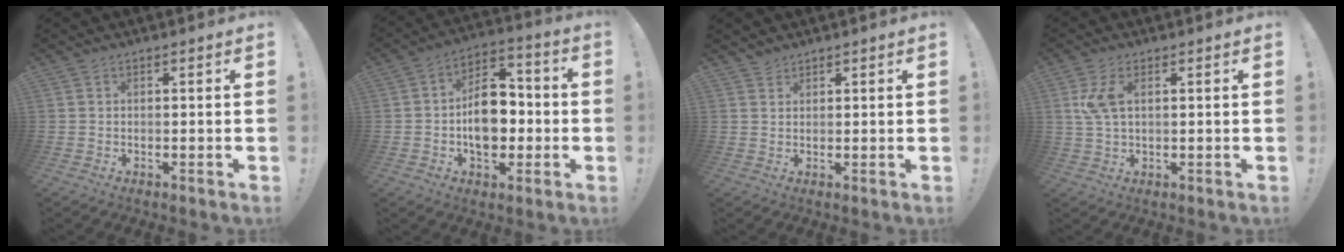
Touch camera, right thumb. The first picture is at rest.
{"total": 14.2, "force": [-2.5, 10.1, 9.7], "torque": [-0.140, 0.023, -0.041]}
{"total": 2.0, "force": [1.8, 0.8, 0.2], "torque": [0.002, -0.012, 0.035]}
{"total": 6.5, "force": [1.7, 3.1, 5.4], "torque": [-0.107, 0.000, 0.028]}